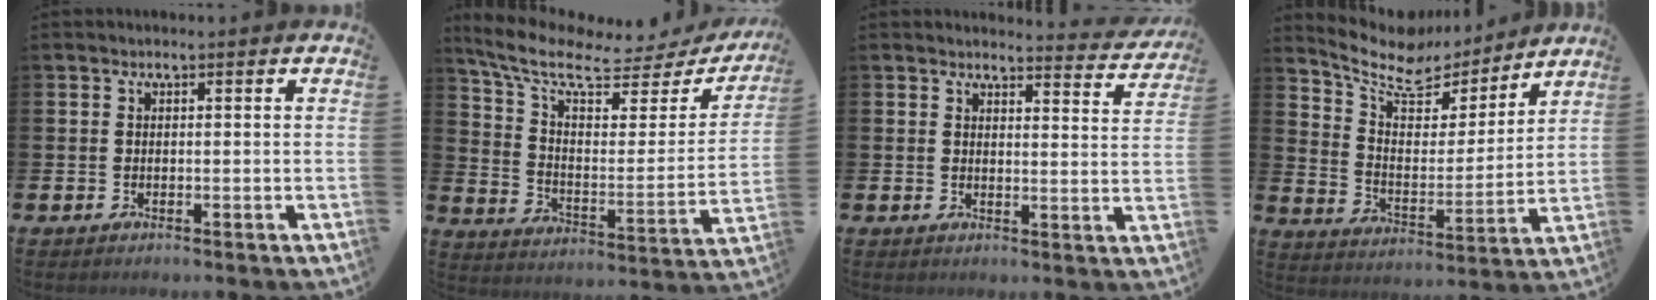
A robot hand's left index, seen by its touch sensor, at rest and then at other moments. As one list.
[{"total": 9.0, "force": [6.9, 3.5, 4.6], "torque": [-0.115, -0.047, 0.113]}, {"total": 3.4, "force": [3.4, 0.3, 0.3], "torque": [0.009, -0.033, 0.055]}, {"total": 9.0, "force": [7.9, 3.5, 2.4], "torque": [-0.086, -0.059, 0.137]}]